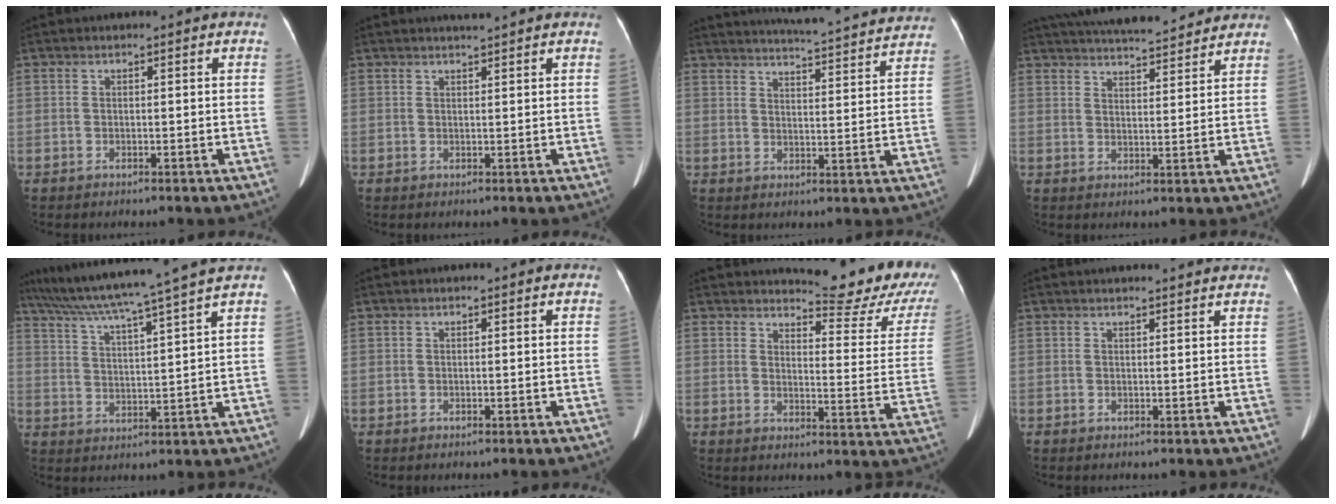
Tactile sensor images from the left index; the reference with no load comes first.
{"total": 1.6, "force": [1.5, -0.4, 0.5], "torque": [-0.007, 0.003, 0.028]}
{"total": 21.9, "force": [20.7, 1.3, 6.9], "torque": [-0.104, -0.024, 0.253]}
{"total": 16.1, "force": [14.7, 2.7, 5.8], "torque": [-0.097, 0.028, 0.212]}
{"total": 16.0, "force": [13.5, -2.3, 8.3], "torque": [-0.144, -0.002, 0.203]}
{"total": 0.0}
{"total": 14.5, "force": [13.6, 1.4, 4.7], "torque": [-0.050, -0.076, 0.142]}
{"total": 7.9, "force": [7.5, 0.3, 2.4], "torque": [-0.027, 0.022, 0.074]}